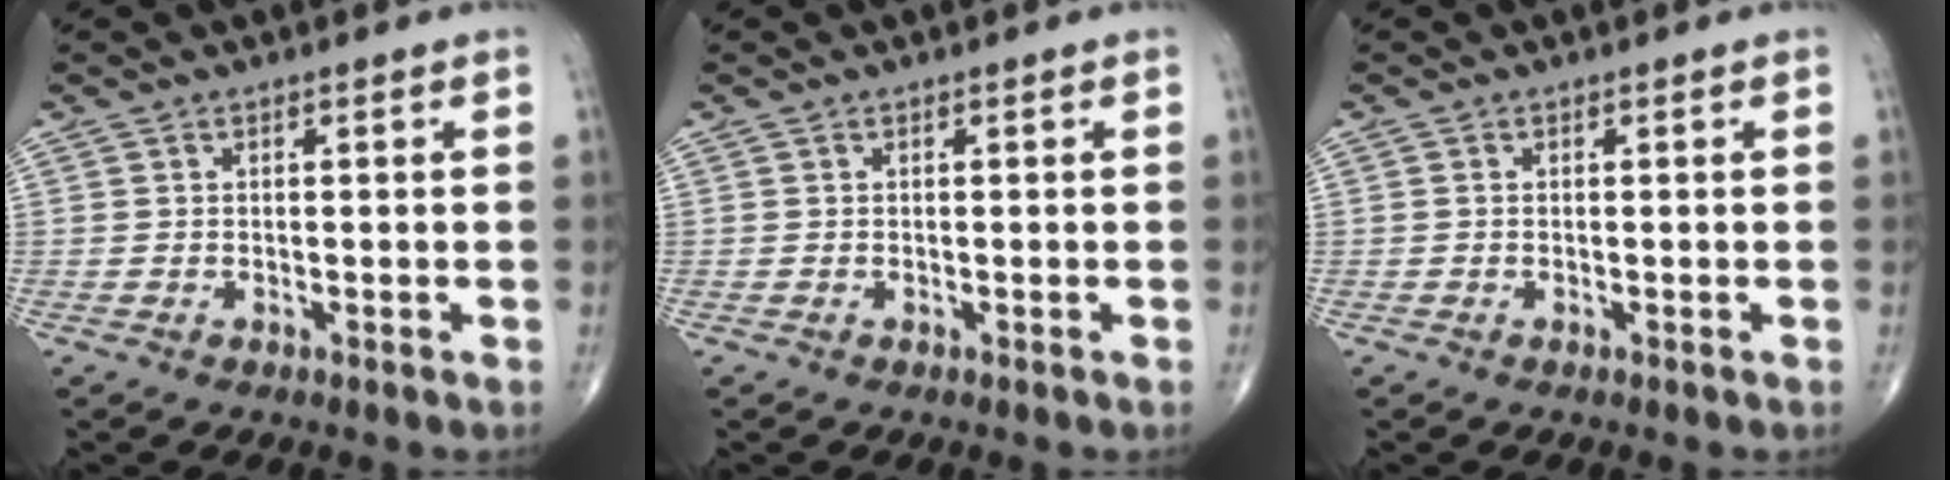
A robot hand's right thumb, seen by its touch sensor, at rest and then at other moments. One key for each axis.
{"total": 0.0}
{"total": 0.0}